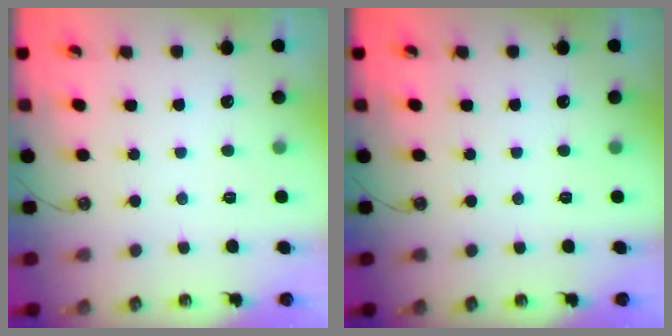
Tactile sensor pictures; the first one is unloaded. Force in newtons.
{"total": 0.0}